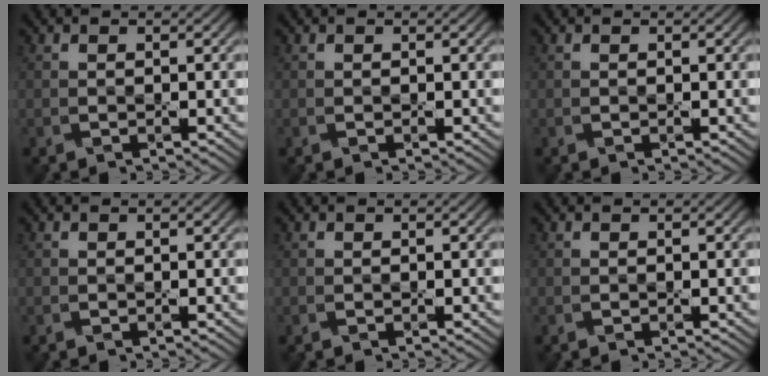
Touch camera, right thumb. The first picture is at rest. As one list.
[{"total": 0.0}, {"total": 0.0}, {"total": 0.0}, {"total": 0.0}, {"total": 0.0}]